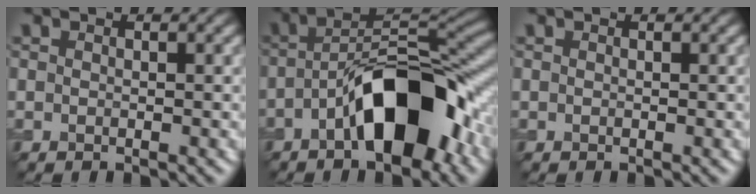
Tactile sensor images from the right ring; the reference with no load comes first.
{"total": 9.9, "force": [-4.0, 3.9, 8.2], "torque": [-0.133, 0.023, -0.065]}
{"total": 0.0}